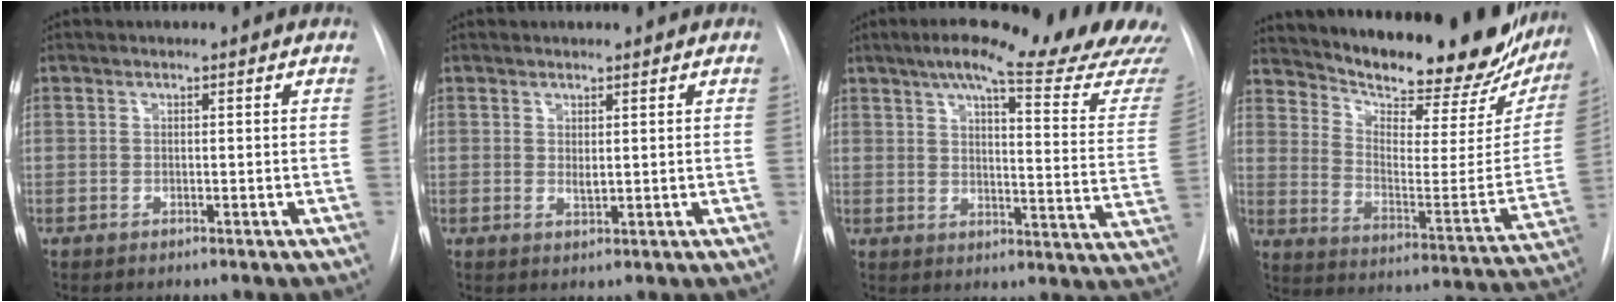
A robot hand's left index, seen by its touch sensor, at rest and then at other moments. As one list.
[{"total": 1.2, "force": [0.6, 0.6, 0.9], "torque": [-0.018, -0.009, 0.012]}, {"total": 24.5, "force": [21.0, 1.1, 12.6], "torque": [-0.175, -0.068, 0.248]}, {"total": 27.3, "force": [23.9, 7.4, 11.0], "torque": [-0.179, -0.065, 0.314]}]